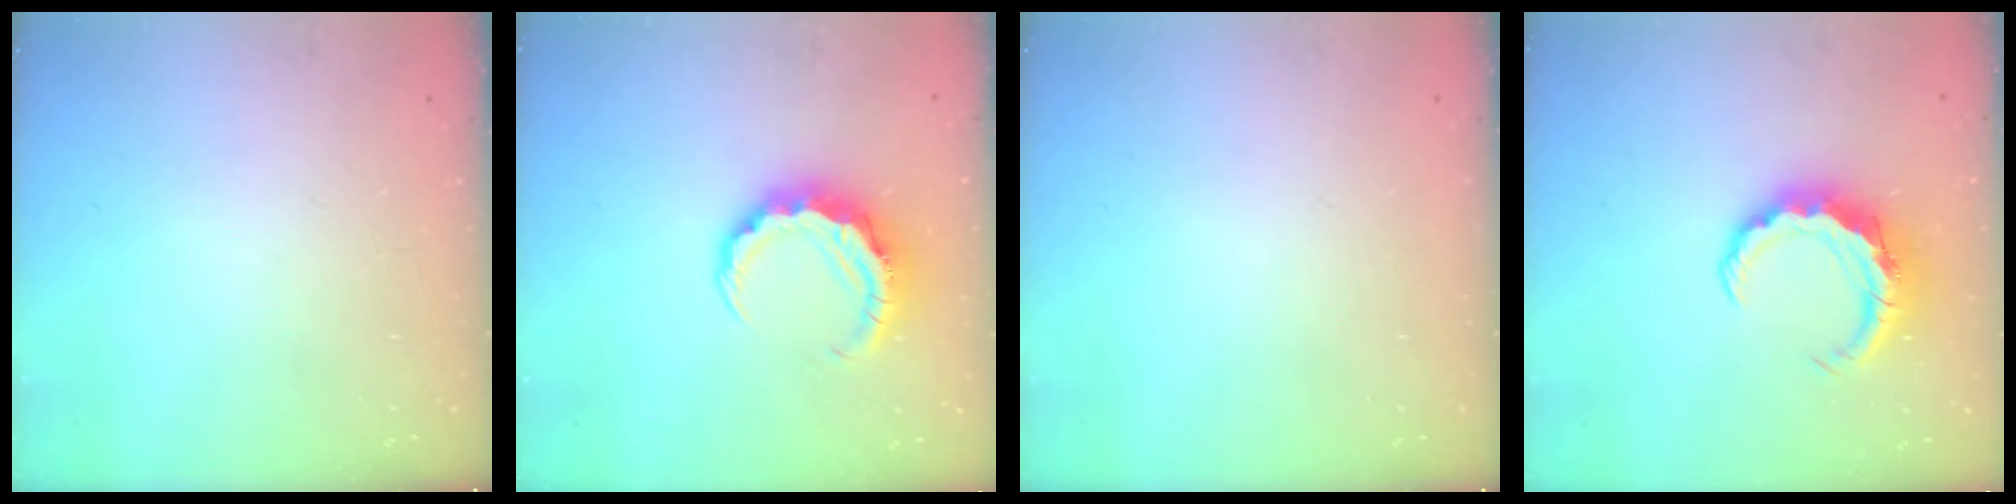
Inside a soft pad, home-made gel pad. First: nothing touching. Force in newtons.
{"total": 8.2, "press": 8.1, "slide": 1.4}
{"total": 0.0}
{"total": 7.8, "press": 7.7, "slide": 1.0}